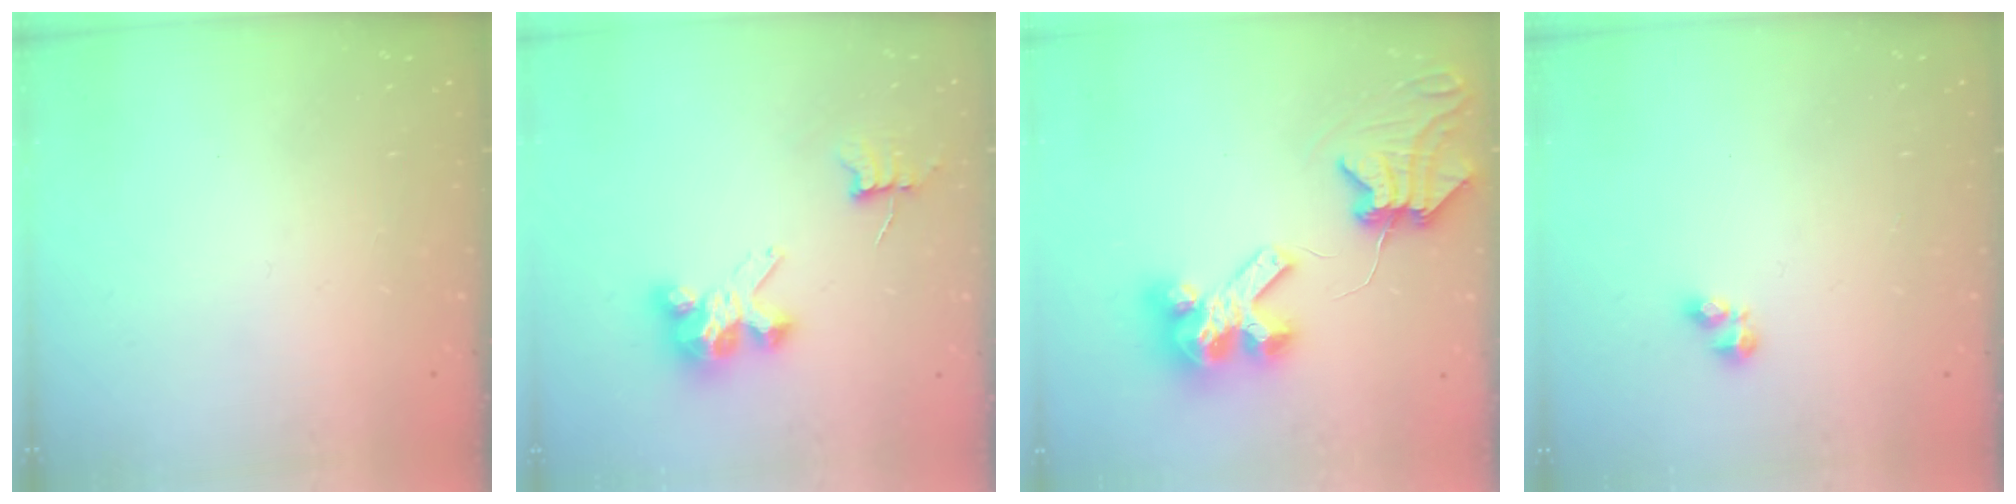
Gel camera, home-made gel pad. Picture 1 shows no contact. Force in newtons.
{"total": 6.8, "press": 6.8, "slide": 0.5}
{"total": 10.2, "press": 10.1, "slide": 1.4}
{"total": 3.5, "press": 3.4, "slide": 0.6}